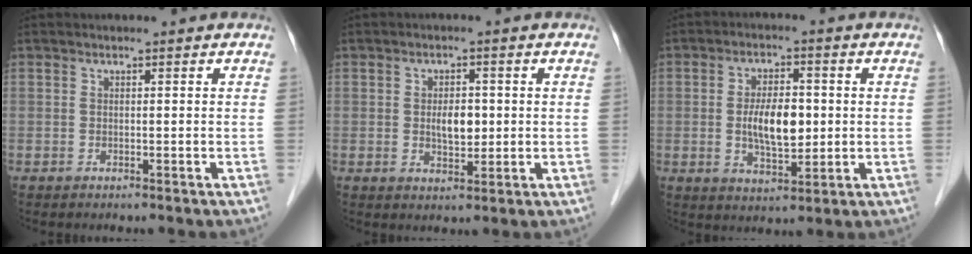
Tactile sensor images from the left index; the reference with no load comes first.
{"total": 3.8, "force": [0.1, 2.0, 3.2], "torque": [-0.054, 0.000, 0.007]}
{"total": 7.4, "force": [-0.1, 3.1, 6.7], "torque": [-0.129, 0.000, 0.001]}